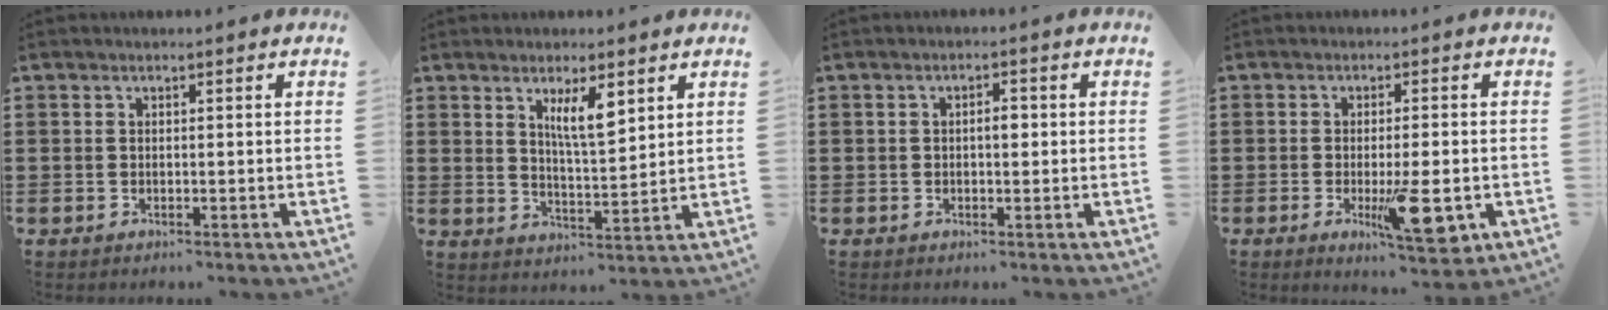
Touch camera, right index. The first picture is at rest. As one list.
[{"total": 5.8, "force": [3.2, 1.3, 4.7], "torque": [-0.093, 0.000, 0.052]}, {"total": 2.0, "force": [0.0, 0.6, 1.9], "torque": [-0.034, 0.003, -0.002]}, {"total": 8.8, "force": [-2.7, 2.2, 8.1], "torque": [-0.145, -0.015, -0.039]}]